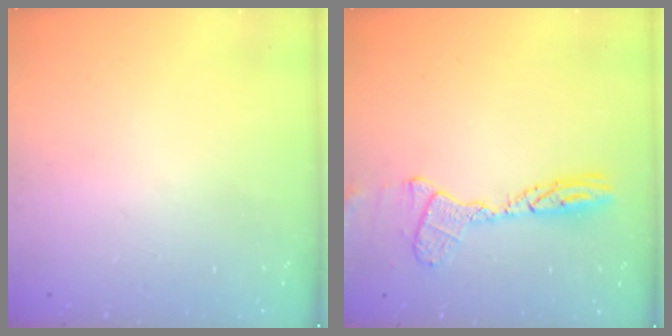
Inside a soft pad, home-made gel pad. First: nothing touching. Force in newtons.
{"total": 12.1, "press": 12.0, "slide": 0.9}